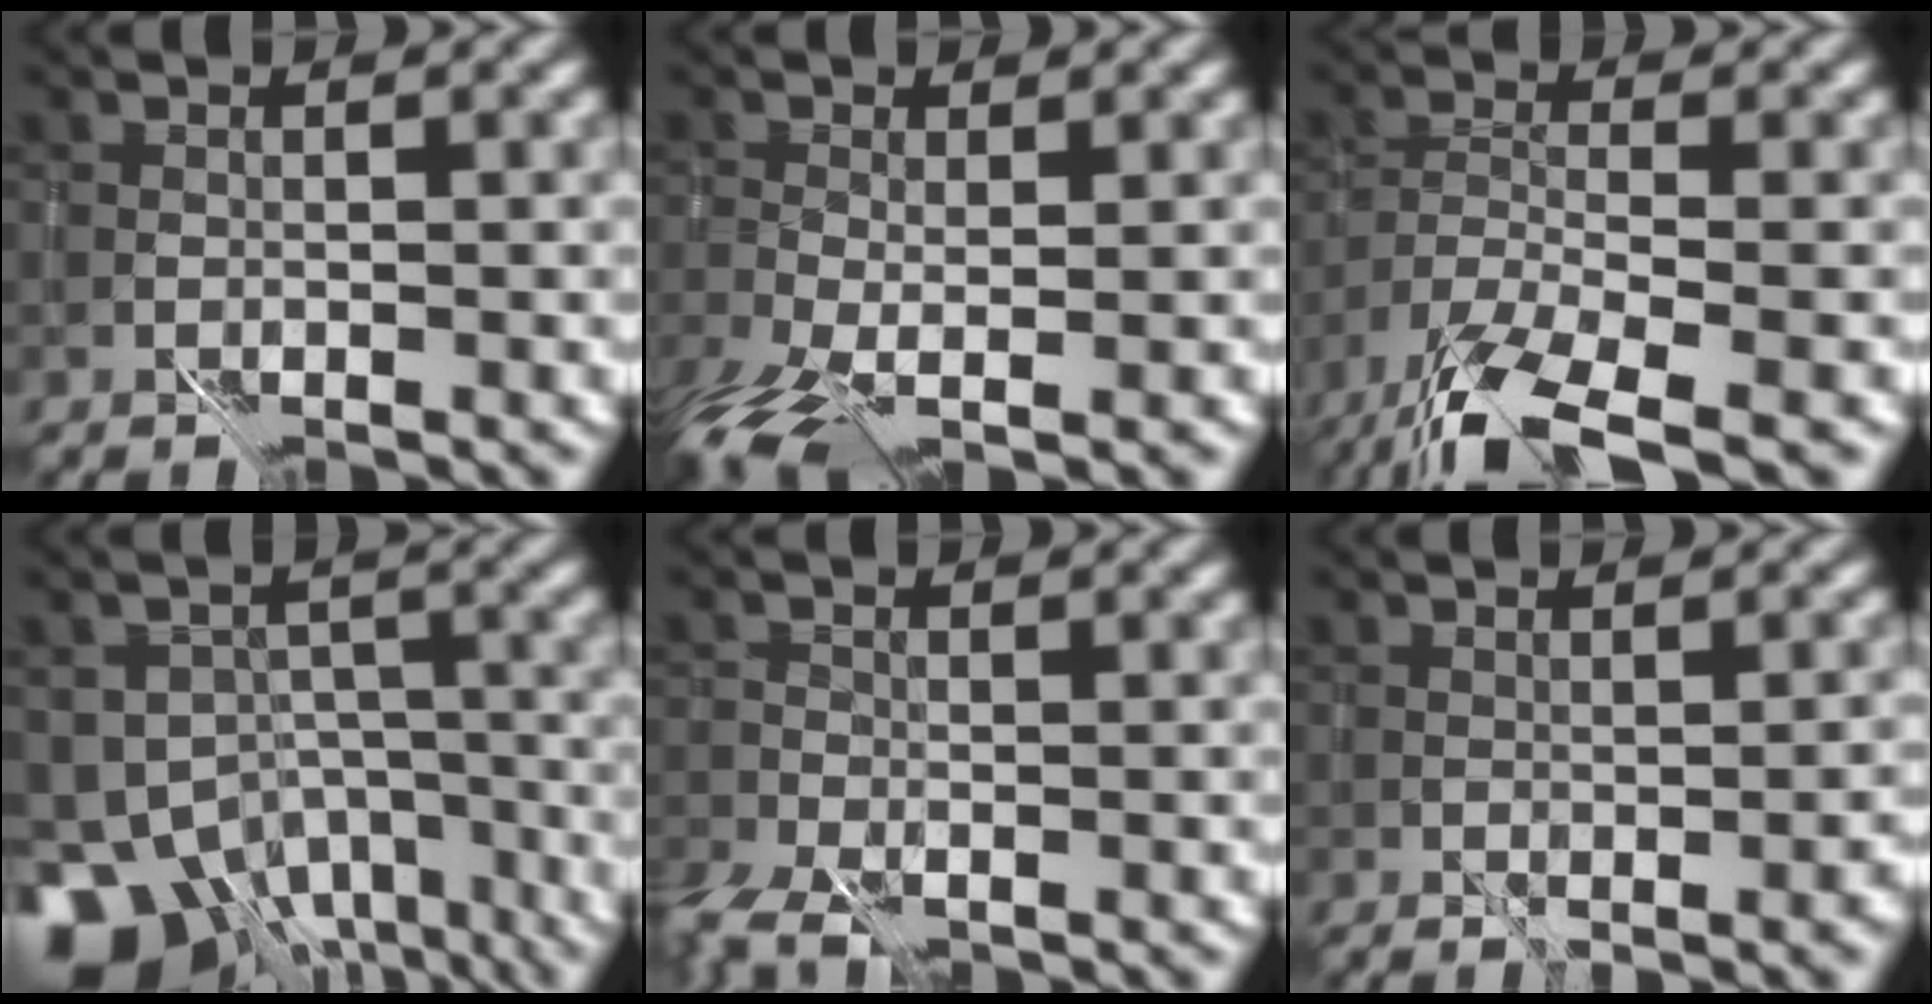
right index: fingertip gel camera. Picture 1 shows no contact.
{"total": 5.0, "force": [-1.5, 1.9, 4.4], "torque": [-0.084, -0.022, -0.025]}
{"total": 9.2, "force": [-6.4, 2.5, 6.1], "torque": [-0.124, -0.015, -0.113]}
{"total": 11.9, "force": [-7.8, 7.2, 5.2], "torque": [-0.085, -0.016, -0.098]}
{"total": 4.6, "force": [-3.4, 2.1, 2.4], "torque": [-0.043, -0.022, -0.056]}
{"total": 1.5, "force": [0.4, 0.2, 1.4], "torque": [-0.020, 0.003, 0.016]}